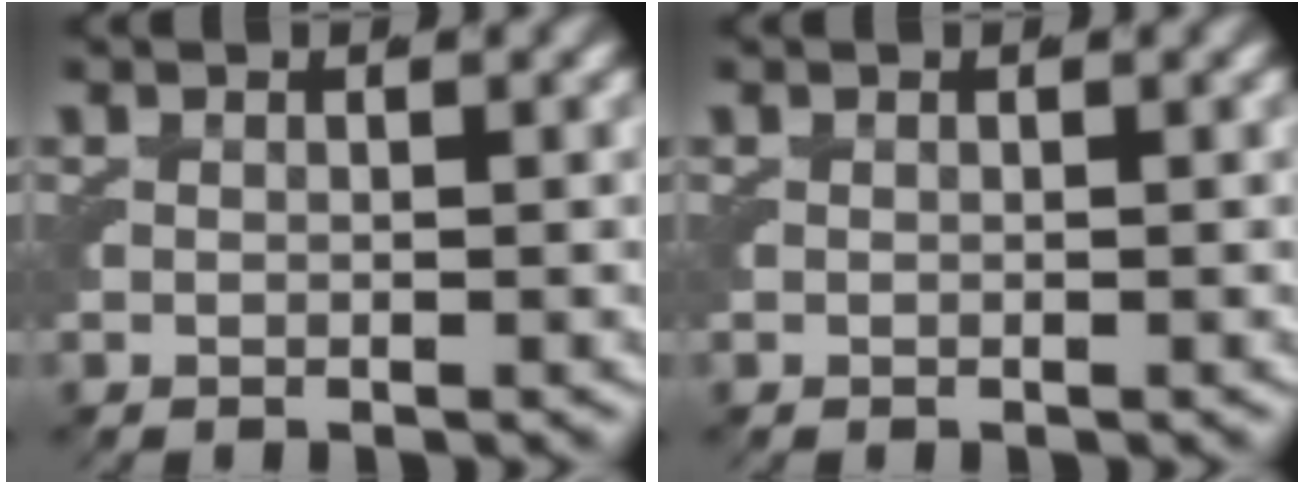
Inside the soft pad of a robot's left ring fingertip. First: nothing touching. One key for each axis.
{"total": 0.0}